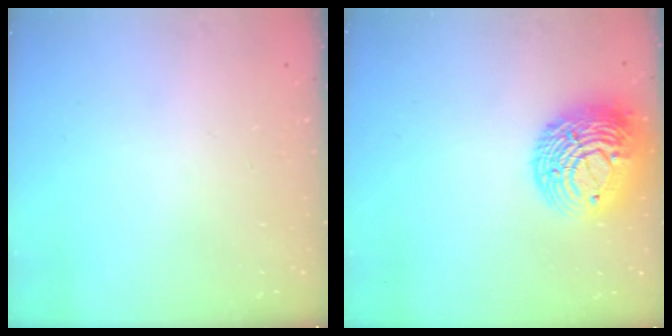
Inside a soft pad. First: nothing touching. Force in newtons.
{"total": 18.5, "press": 18.4, "slide": 1.8}